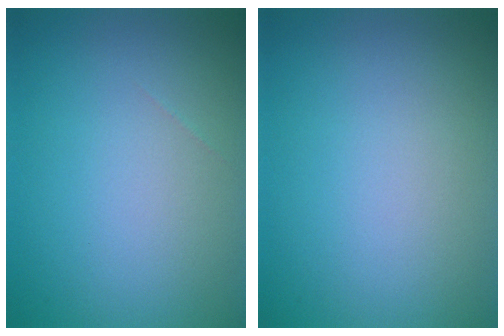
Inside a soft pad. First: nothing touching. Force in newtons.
{"total": 0.0}